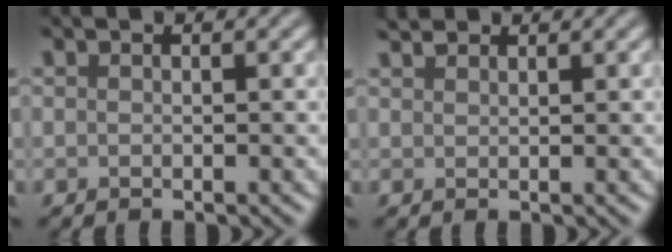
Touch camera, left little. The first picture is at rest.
{"total": 1.5, "force": [1.4, 0.3, 0.3], "torque": [-0.009, 0.005, 0.027]}